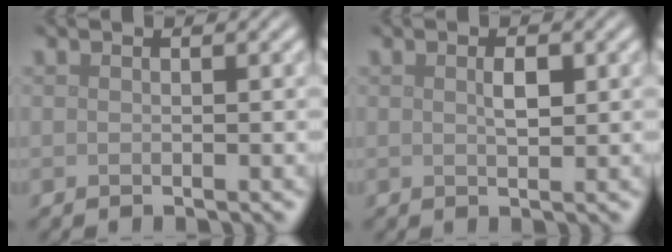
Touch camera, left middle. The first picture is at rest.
{"total": 1.5, "force": [0.4, 0.6, 1.3], "torque": [-0.027, 0.000, 0.008]}